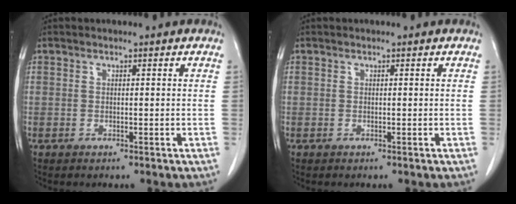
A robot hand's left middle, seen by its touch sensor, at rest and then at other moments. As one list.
[{"total": 0.0}]